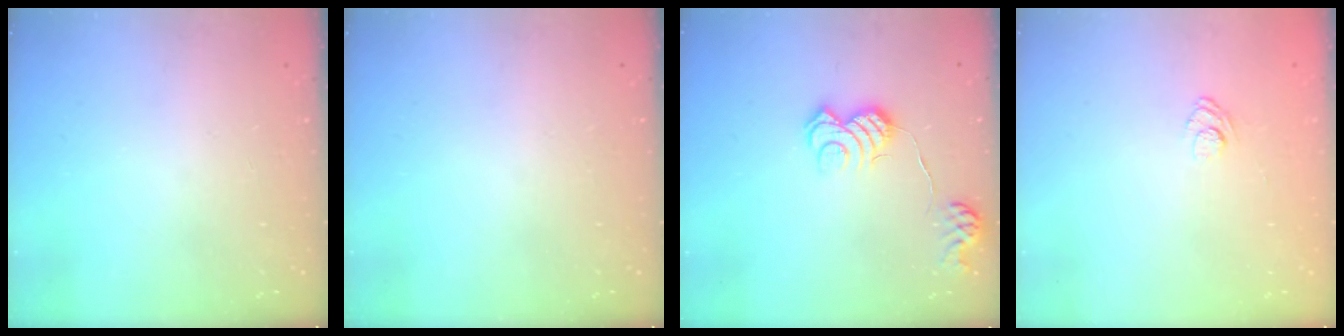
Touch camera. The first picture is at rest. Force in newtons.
{"total": 0.0}
{"total": 11.1, "press": 11.0, "slide": 1.0}
{"total": 3.8, "press": 3.5, "slide": 1.4}